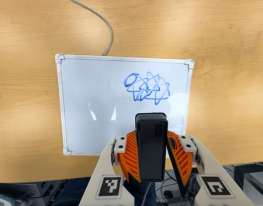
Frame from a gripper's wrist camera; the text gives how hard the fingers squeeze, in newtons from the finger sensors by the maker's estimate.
{"total": 5.7, "left": 5.4, "right": 6.0}